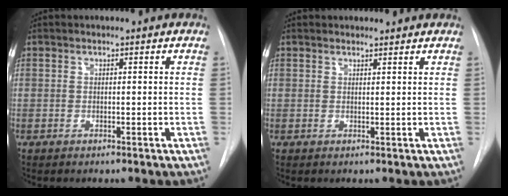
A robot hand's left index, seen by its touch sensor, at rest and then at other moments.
{"total": 2.0, "force": [1.9, 0.5, 0.2], "torque": [-0.008, 0.011, 0.026]}